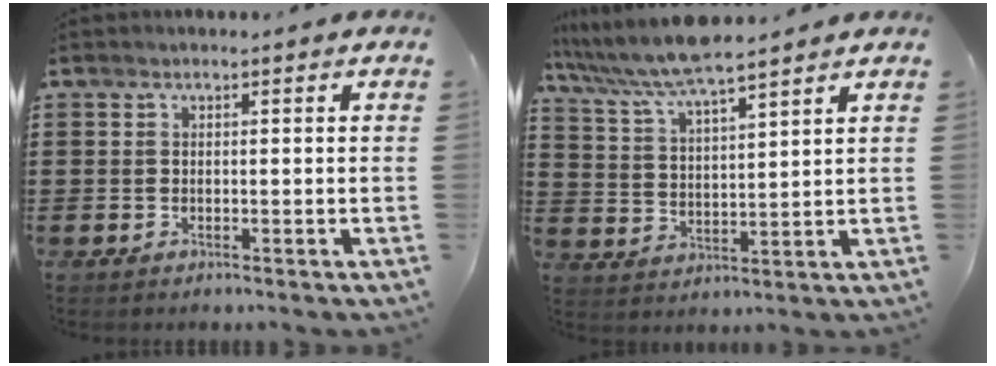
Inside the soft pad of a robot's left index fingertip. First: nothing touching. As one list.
[{"total": 6.9, "force": [6.2, 0.0, 3.2], "torque": [-0.083, -0.029, 0.107]}]